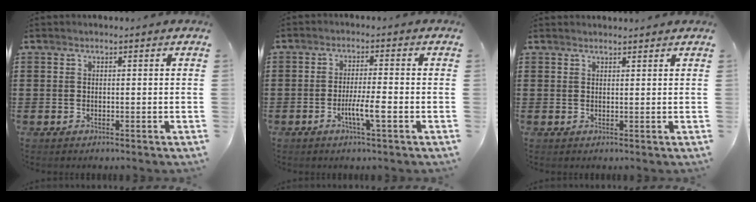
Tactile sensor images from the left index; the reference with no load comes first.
{"total": 4.6, "force": [-1.8, 0.3, 4.2], "torque": [-0.077, -0.004, -0.035]}
{"total": 1.1, "force": [1.1, 0.1, 0.1], "torque": [-0.004, -0.001, 0.022]}